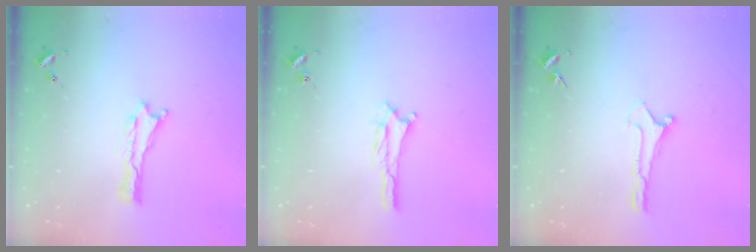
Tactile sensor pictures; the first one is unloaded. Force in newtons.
{"total": 1.4, "press": 1.4, "slide": 0.2}
{"total": 0.0}